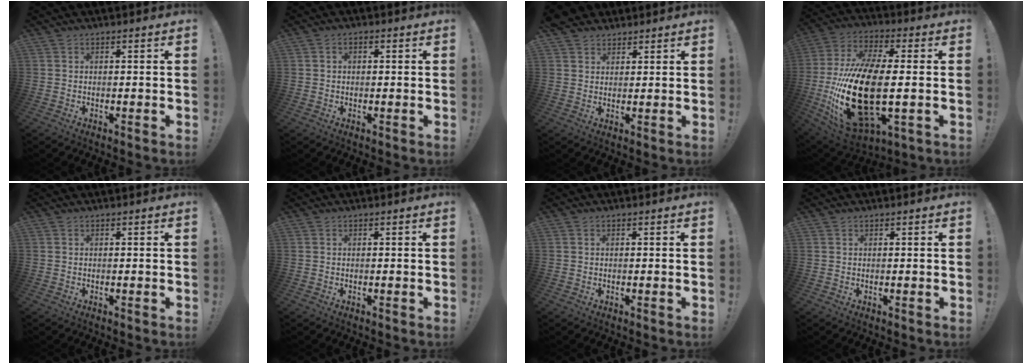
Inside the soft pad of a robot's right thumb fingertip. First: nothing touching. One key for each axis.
{"total": 1.2, "fx": -0.3, "fy": 0.9, "fz": 0.7, "tx": -0.018, "ty": 0.006, "tz": -0.005}
{"total": 3.8, "fx": 2.7, "fy": 2.6, "fz": 0.5, "tx": -0.007, "ty": -0.011, "tz": 0.052}
{"total": 27.6, "fx": -2.4, "fy": 13.5, "fz": 24.0, "tx": -0.503, "ty": 0.000, "tz": -0.027}
{"total": 0.0}
{"total": 0.0}
{"total": 0.0}
{"total": 0.0}